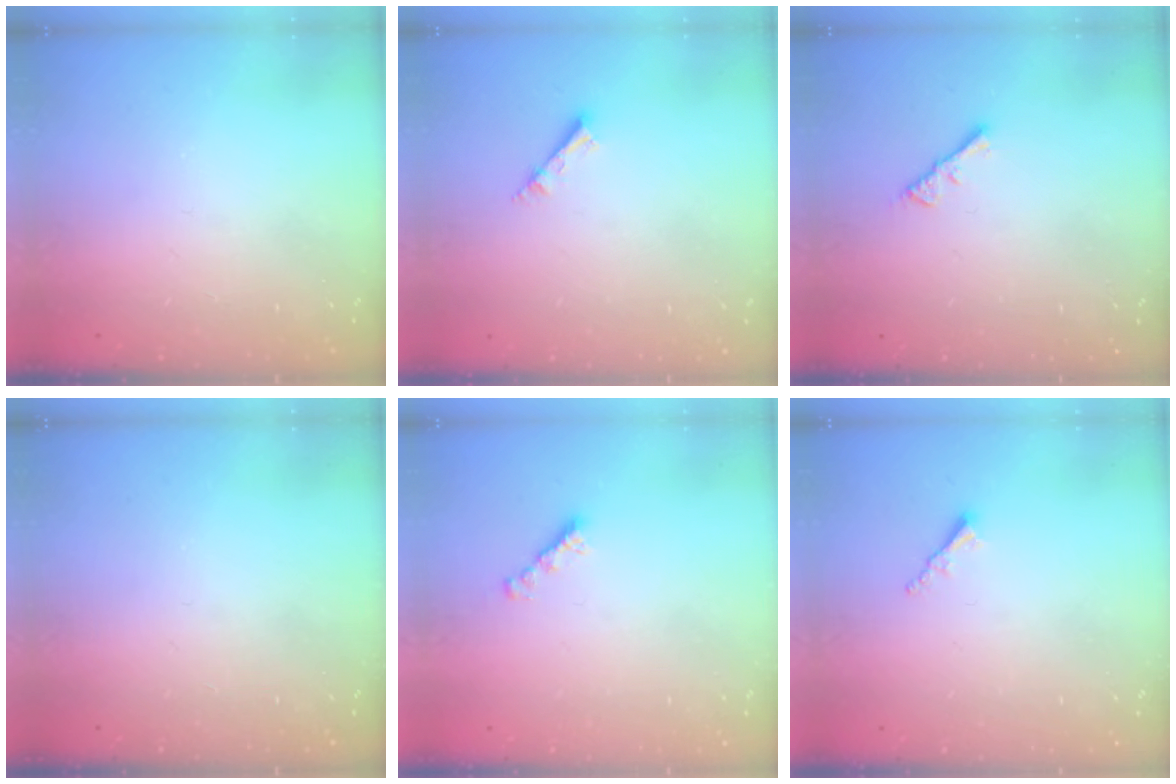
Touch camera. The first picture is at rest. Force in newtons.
{"total": 2.3, "press": 2.3, "slide": 0.1}
{"total": 2.3, "press": 2.2, "slide": 0.4}
{"total": 0.0}
{"total": 2.2, "press": 2.1, "slide": 0.5}
{"total": 1.7, "press": 1.7, "slide": 0.3}